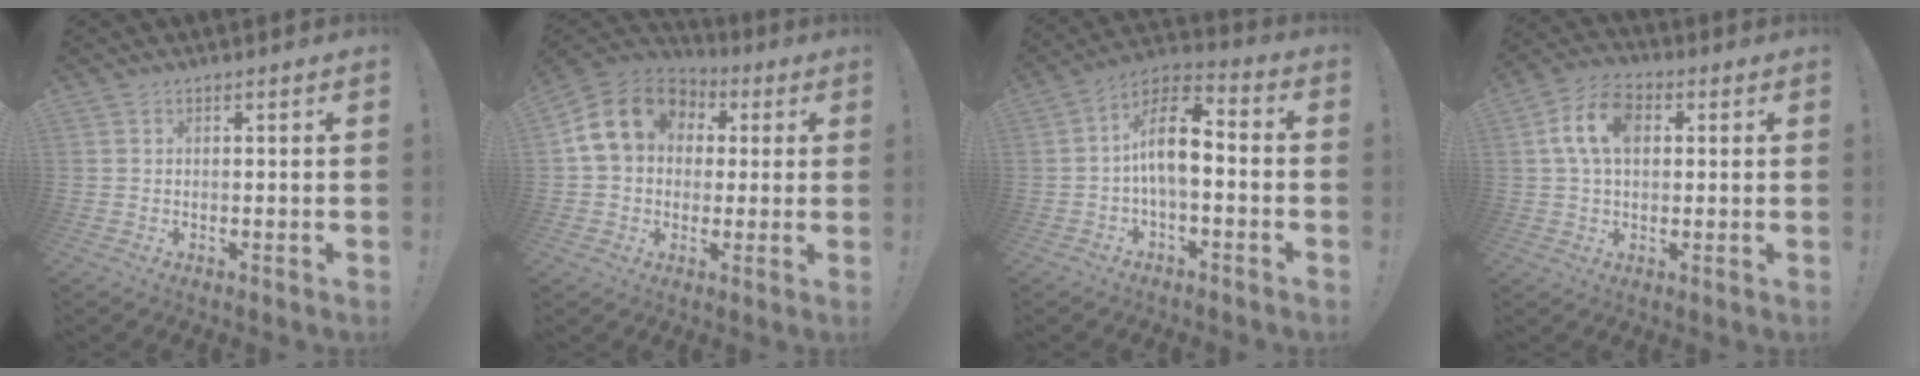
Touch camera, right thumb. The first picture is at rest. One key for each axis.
{"total": 16.8, "fx": 4.9, "fy": 13.1, "fz": 9.3, "tx": -0.146, "ty": 0.000, "tz": 0.096}
{"total": 11.5, "fx": -0.5, "fy": 5.6, "fz": 10.1, "tx": -0.171, "ty": 0.011, "tz": -0.009}
{"total": 11.6, "fx": 2.6, "fy": 7.7, "fz": 8.3, "tx": -0.160, "ty": 0.017, "tz": 0.051}